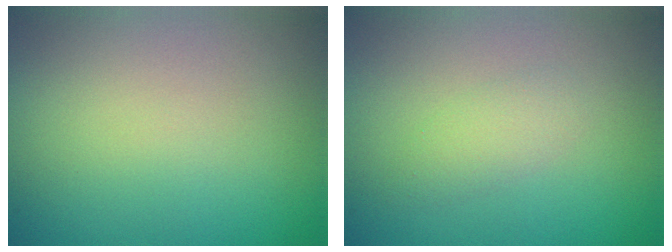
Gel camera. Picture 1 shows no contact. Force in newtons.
{"total": 1.7, "press": 1.7, "slide": 0.1}